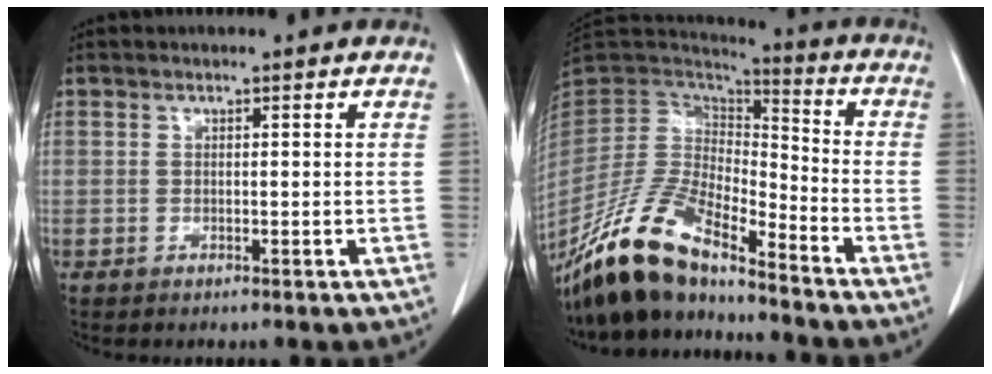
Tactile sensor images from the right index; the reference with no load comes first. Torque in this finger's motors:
{"motor_torque": [-0.22, -0.15, -0.71, -0.21]}